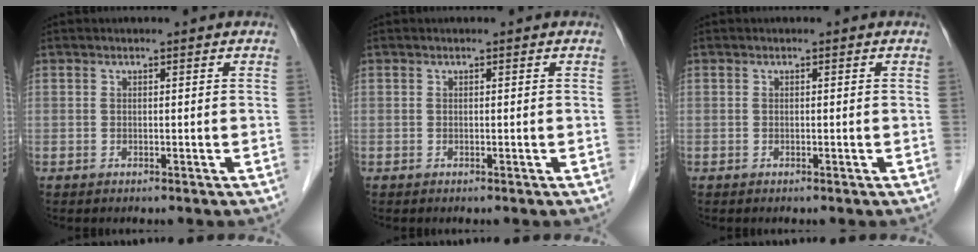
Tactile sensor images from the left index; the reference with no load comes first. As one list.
[{"total": 0.0}, {"total": 0.0}]